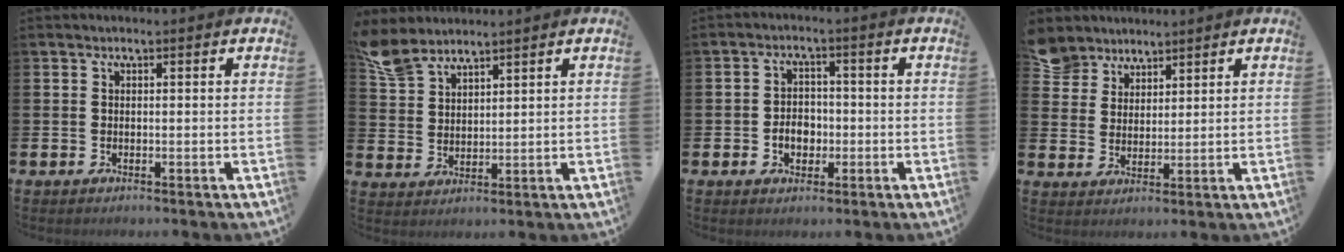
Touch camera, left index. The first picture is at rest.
{"total": 5.8, "force": [5.3, 2.0, 1.4], "torque": [-0.036, -0.021, 0.099]}
{"total": 3.6, "force": [-0.9, 2.7, 2.2], "torque": [-0.028, -0.001, -0.024]}
{"total": 5.4, "force": [4.9, 2.1, -0.5], "torque": [-0.006, -0.028, 0.092]}